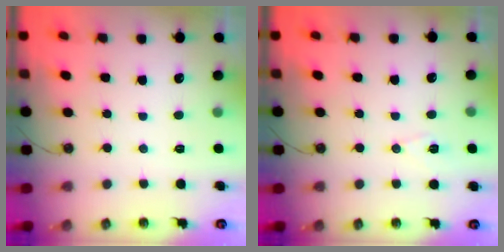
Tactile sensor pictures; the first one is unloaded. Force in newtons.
{"total": 6.7, "press": 5.7, "slide": 3.6}